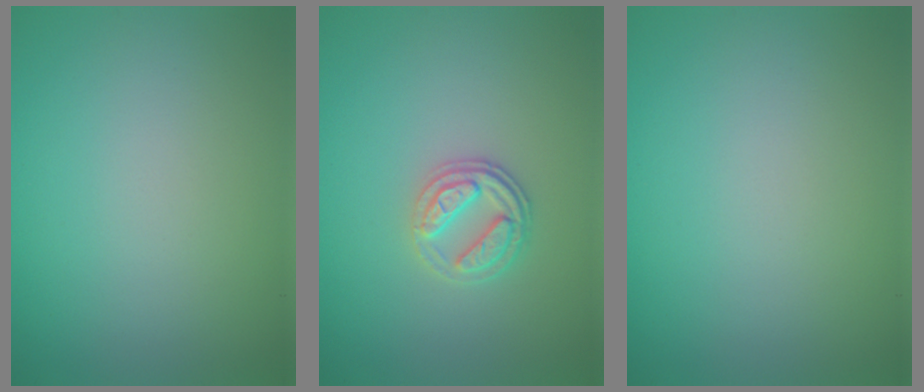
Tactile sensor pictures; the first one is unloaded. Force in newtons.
{"total": 2.7, "press": 2.4, "slide": 1.1}
{"total": 0.0}